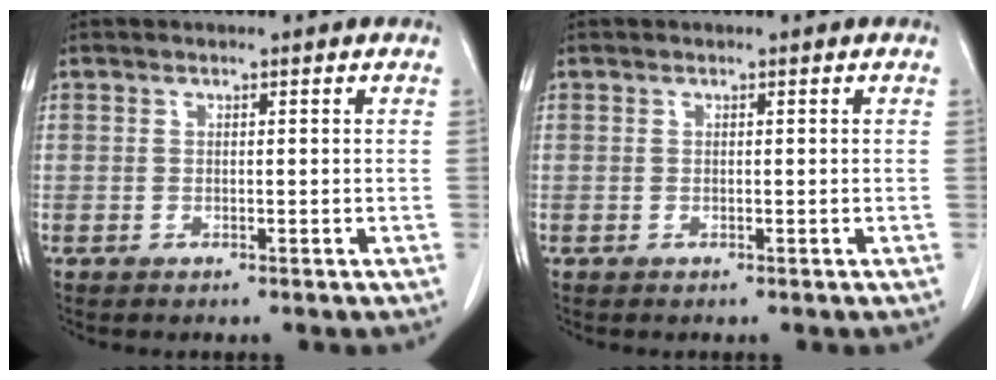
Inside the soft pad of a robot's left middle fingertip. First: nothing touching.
{"total": 0.0}